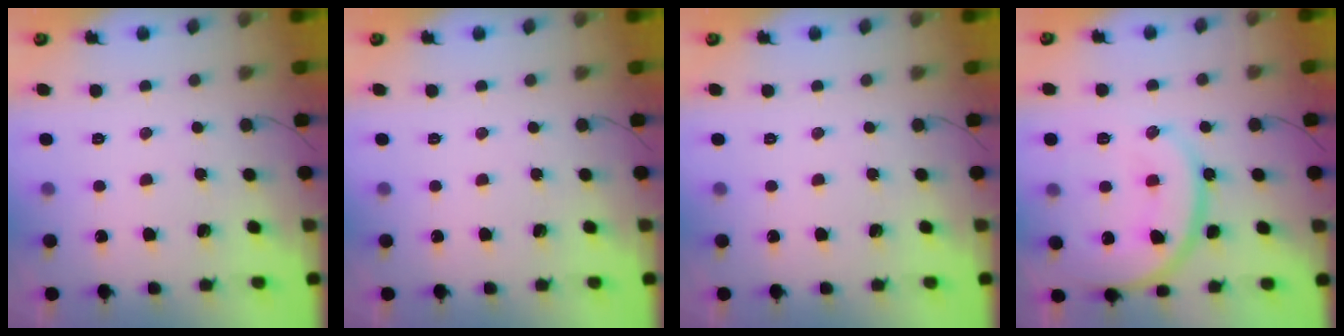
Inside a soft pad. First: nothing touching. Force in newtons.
{"total": 0.0}
{"total": 0.0}
{"total": 17.0, "press": 17.0, "slide": 1.0}